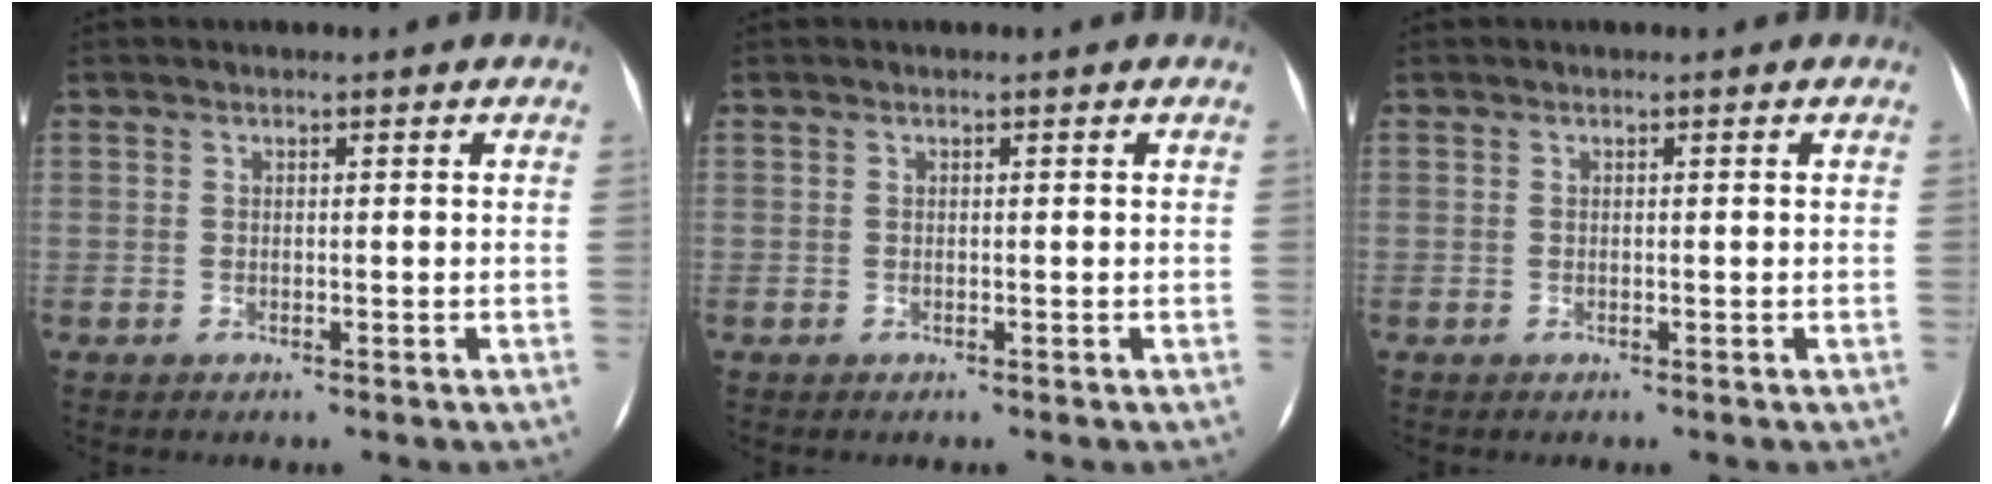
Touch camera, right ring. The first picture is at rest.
{"total": 0.0}
{"total": 0.0}